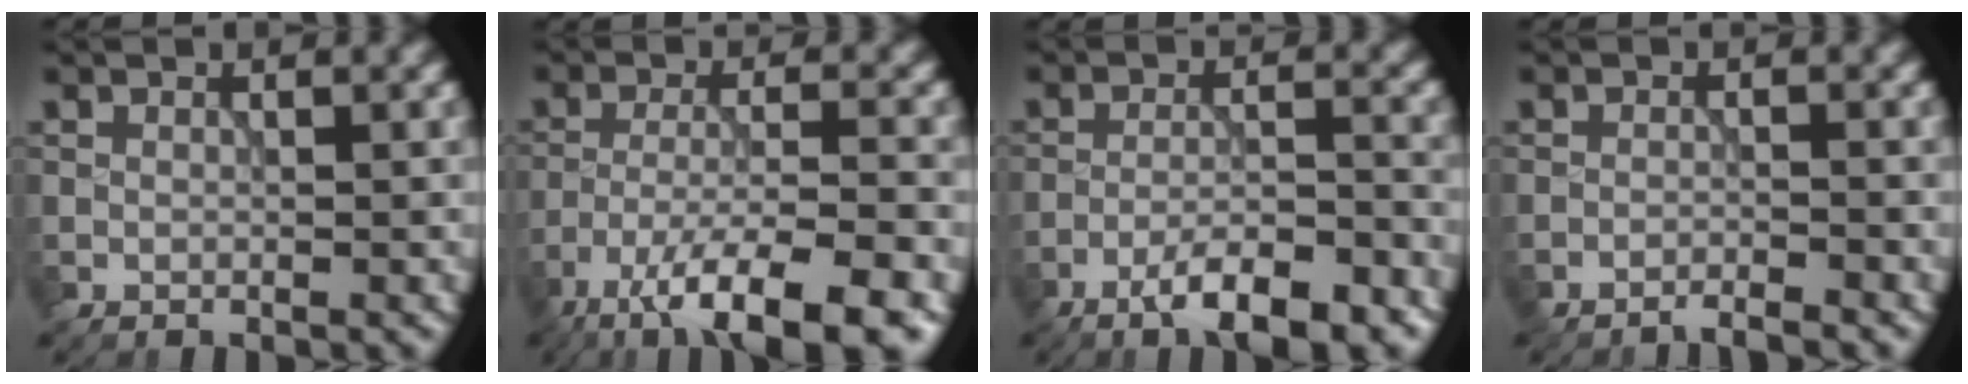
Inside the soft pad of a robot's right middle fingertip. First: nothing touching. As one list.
[{"total": 9.0, "force": [-6.0, 1.8, 6.5], "torque": [-0.107, -0.003, -0.104]}, {"total": 6.1, "force": [-4.2, 1.2, 4.3], "torque": [-0.069, 0.005, -0.068]}, {"total": 1.9, "force": [-1.7, 0.1, 0.8], "torque": [-0.005, 0.002, -0.037]}]